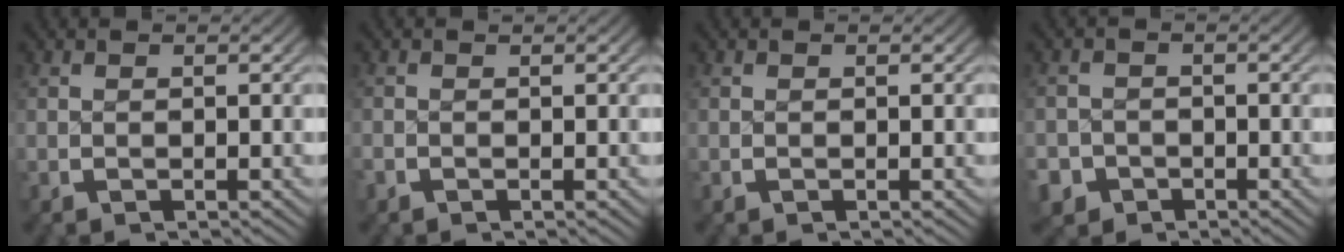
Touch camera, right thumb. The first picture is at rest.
{"total": 0.7, "force": [-0.3, 0.6, 0.0], "torque": [-0.003, -0.004, -0.008]}
{"total": 0.0}
{"total": 4.4, "force": [-2.8, 3.3, 0.5], "torque": [-0.013, -0.024, -0.043]}